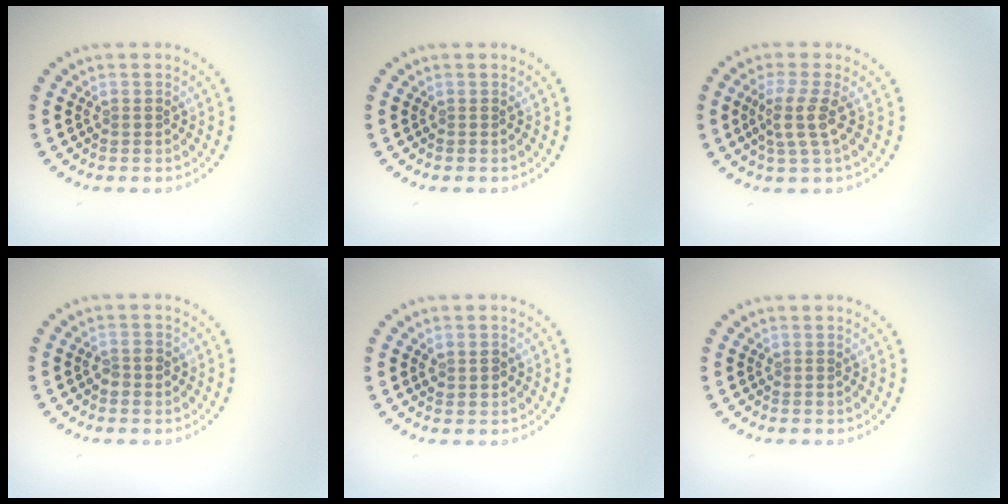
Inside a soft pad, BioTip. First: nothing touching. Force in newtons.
{"total": 0.0}
{"total": 2.9, "press": 2.3, "slide": 1.8}
{"total": 1.3, "press": 1.3, "slide": 0.3}
{"total": 1.4, "press": 1.3, "slide": 0.4}
{"total": 0.0}